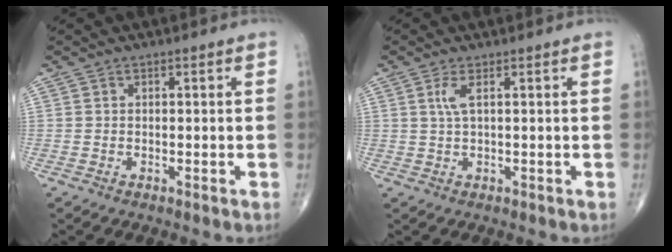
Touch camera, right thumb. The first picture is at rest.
{"total": 2.3, "force": [0.7, 0.3, 2.2], "torque": [-0.061, 0.004, 0.020]}